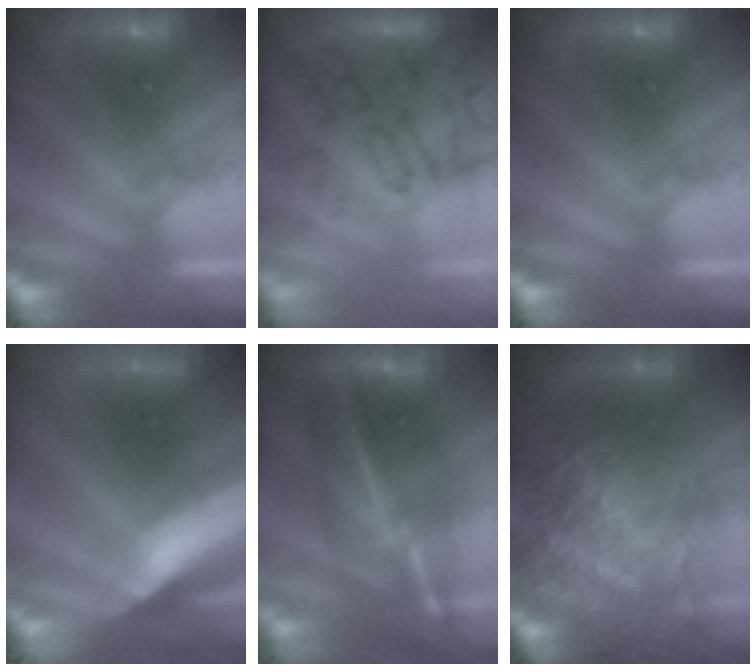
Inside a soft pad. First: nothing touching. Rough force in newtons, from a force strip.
{"total": 3.2}
{"total": 0.0}
{"total": 7.6}
{"total": 7.4}
{"total": 7.8}